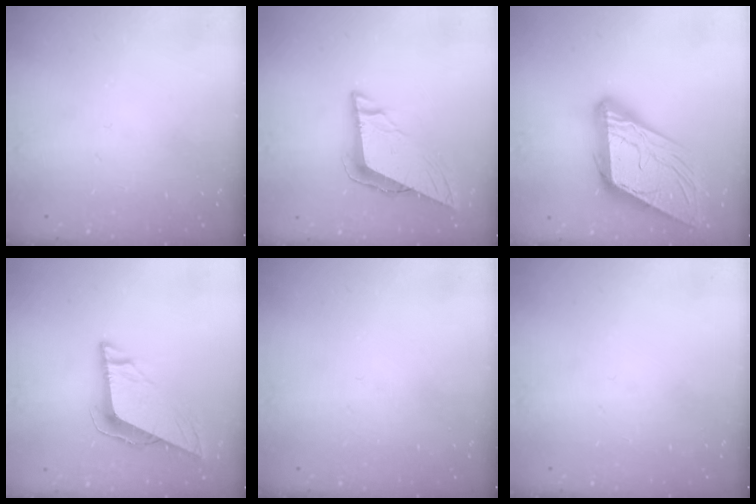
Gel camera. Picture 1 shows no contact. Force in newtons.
{"total": 8.6, "press": 8.5, "slide": 1.3}
{"total": 17.5, "press": 17.4, "slide": 1.8}
{"total": 8.8, "press": 8.7, "slide": 1.4}
{"total": 0.0}
{"total": 0.0}